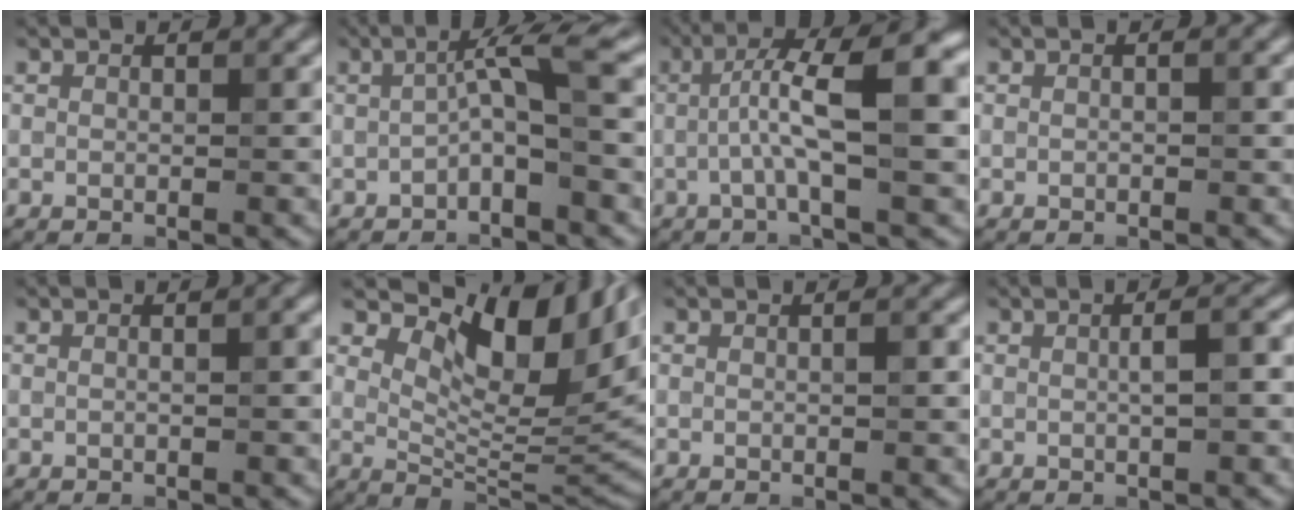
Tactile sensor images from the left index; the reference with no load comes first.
{"total": 3.4, "force": [-0.4, 0.3, 3.4], "torque": [-0.059, 0.015, -0.011]}
{"total": 7.9, "force": [0.0, 1.6, 7.8], "torque": [-0.124, 0.022, -0.007]}
{"total": 0.6, "force": [-0.1, 0.1, 0.6], "torque": [-0.012, -0.002, -0.005]}
{"total": 2.1, "force": [0.4, 0.8, 1.8], "torque": [-0.012, -0.004, -0.009]}
{"total": 11.2, "force": [5.7, 4.7, 8.4], "torque": [-0.125, -0.003, 0.101]}
{"total": 0.7, "force": [0.0, 0.1, 0.6], "torque": [-0.010, 0.002, 0.001]}
{"total": 2.6, "force": [0.1, 0.7, 2.6], "torque": [-0.033, 0.007, 0.001]}